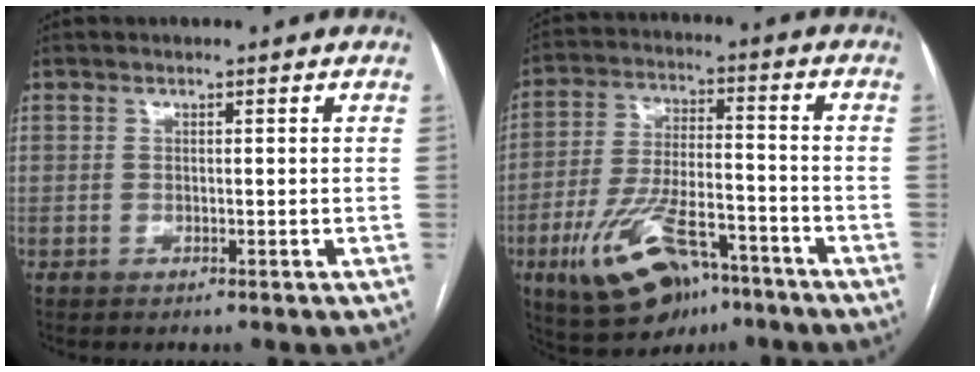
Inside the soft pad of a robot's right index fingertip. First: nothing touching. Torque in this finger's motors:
{"motor_torque": [0.94, -0.47, 0.33, 0.09]}